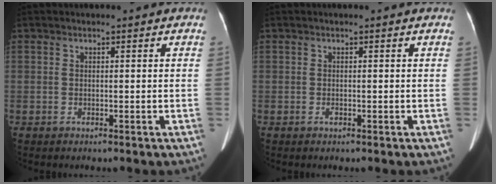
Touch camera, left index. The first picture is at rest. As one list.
[{"total": 0.0}]